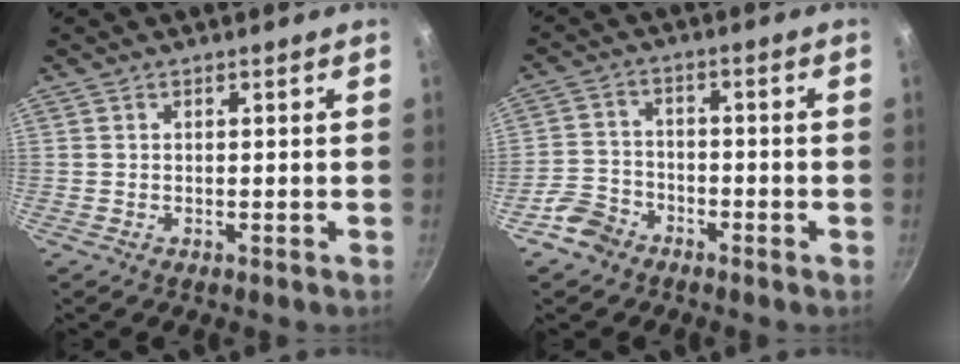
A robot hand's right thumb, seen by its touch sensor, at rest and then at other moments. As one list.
[{"total": 5.9, "force": [-3.9, 4.1, 1.6], "torque": [-0.020, 0.038, -0.080]}]